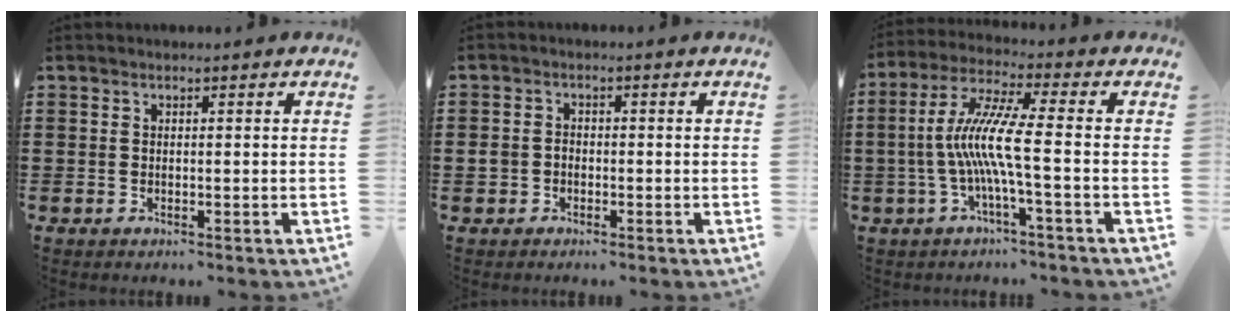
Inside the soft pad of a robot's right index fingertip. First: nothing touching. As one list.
[{"total": 1.9, "force": [-0.8, 1.5, 0.8], "torque": [-0.026, -0.002, -0.020]}, {"total": 9.3, "force": [-1.8, -0.1, 9.1], "torque": [-0.196, -0.013, -0.047]}]